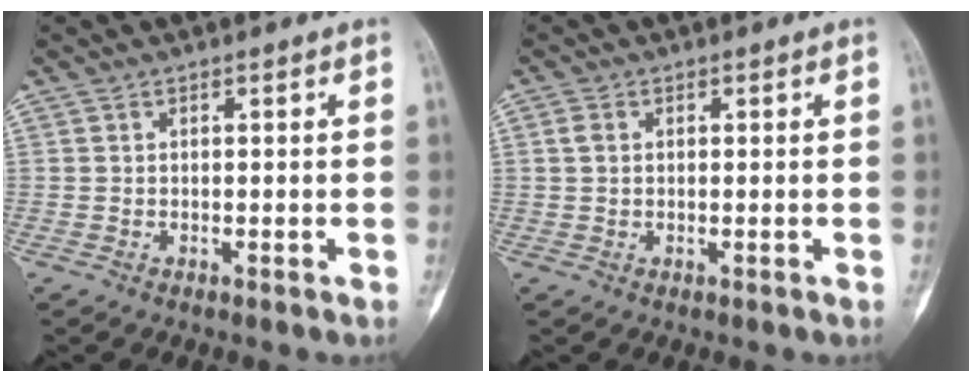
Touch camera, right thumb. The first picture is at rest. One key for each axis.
{"total": 1.9, "fx": 0.4, "fy": 1.3, "fz": 1.2, "tx": -0.029, "ty": 0.004, "tz": 0.011}